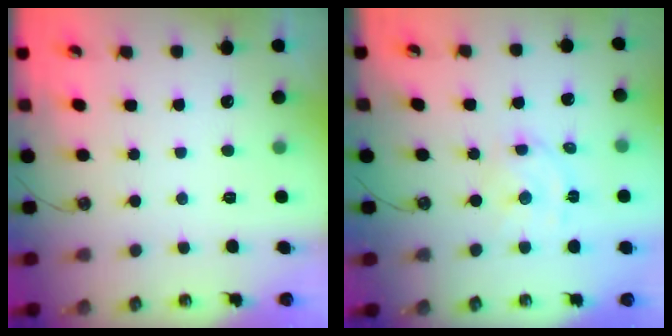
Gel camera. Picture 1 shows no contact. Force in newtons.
{"total": 6.4, "press": 6.3, "slide": 1.0}